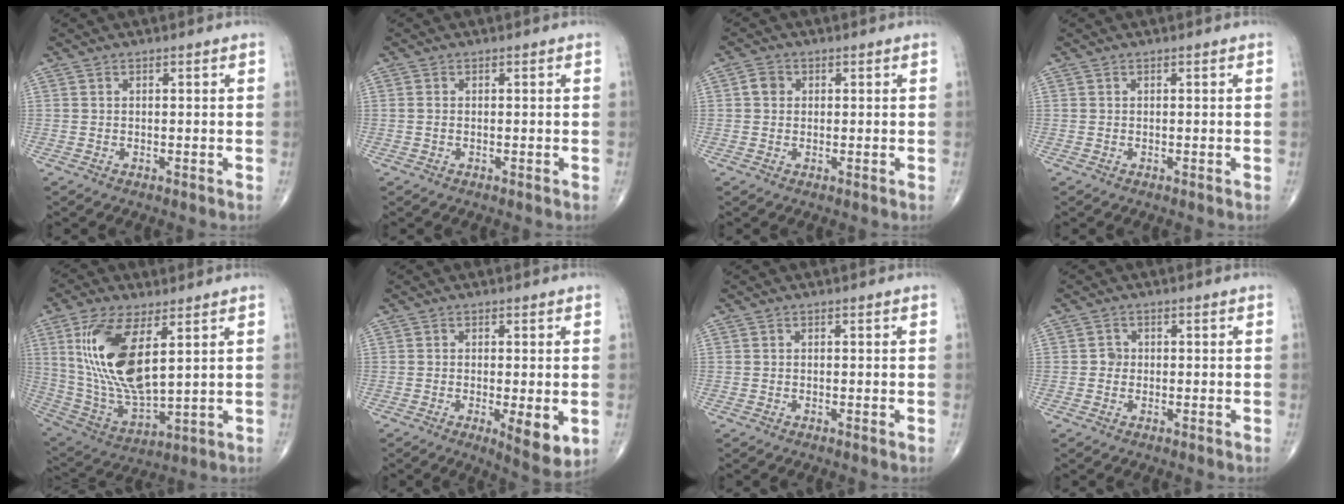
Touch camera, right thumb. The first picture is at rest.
{"total": 0.6, "force": [-0.1, 0.4, 0.5], "torque": [-0.012, -0.001, -0.001]}
{"total": 2.3, "force": [0.3, 2.1, 1.0], "torque": [-0.010, 0.005, 0.002]}
{"total": 0.0}
{"total": 18.5, "force": [5.5, 7.7, 15.9], "torque": [-0.324, -0.027, 0.116]}
{"total": 6.9, "force": [-1.6, 2.0, 6.4], "torque": [-0.094, -0.020, -0.021]}
{"total": 0.0}
{"total": 1.4, "force": [-0.1, 1.3, 0.5], "torque": [0.001, 0.005, -0.006]}